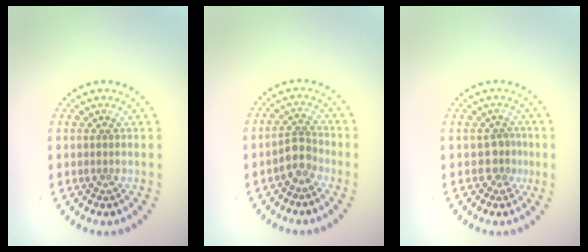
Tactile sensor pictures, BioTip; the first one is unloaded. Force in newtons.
{"total": 2.3, "press": 1.9, "slide": 1.3}
{"total": 1.8, "press": 1.4, "slide": 1.2}